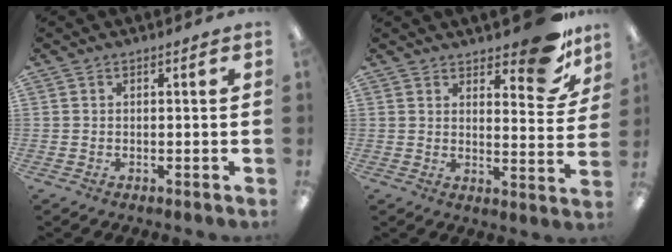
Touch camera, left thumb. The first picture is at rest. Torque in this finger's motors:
{"motor_torque": [1.38, 0.80, 0.75, -0.86, 0.02]}